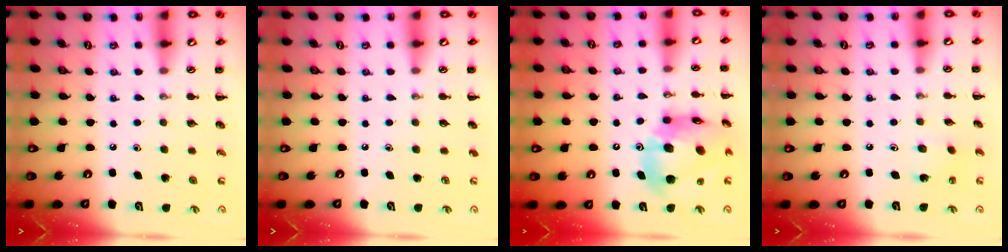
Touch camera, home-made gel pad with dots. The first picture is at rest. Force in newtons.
{"total": 0.0}
{"total": 17.2, "press": 16.4, "slide": 5.1}
{"total": 2.5, "press": 2.4, "slide": 0.8}